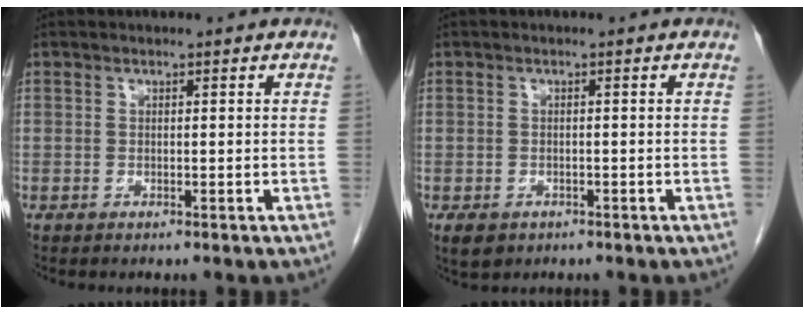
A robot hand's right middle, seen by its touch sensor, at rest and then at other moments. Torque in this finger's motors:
{"motor_torque": [0.54, -0.31, -0.02, 0.01]}